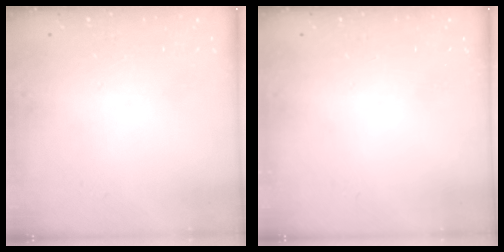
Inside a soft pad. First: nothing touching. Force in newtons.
{"total": 0.0}